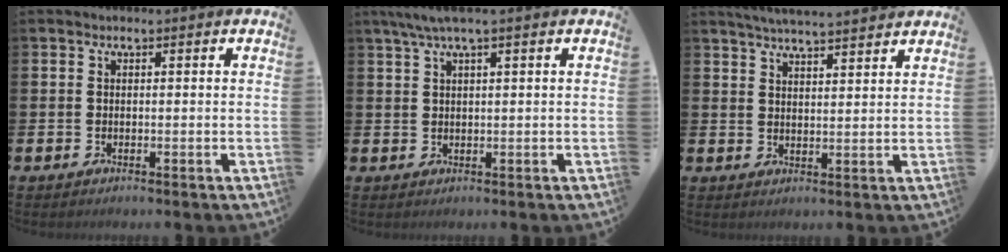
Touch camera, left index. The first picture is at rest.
{"total": 2.9, "force": [2.0, 0.0, 2.2], "torque": [-0.046, 0.004, 0.035]}
{"total": 4.6, "force": [4.6, -0.1, 0.9], "torque": [-0.022, -0.022, 0.080]}